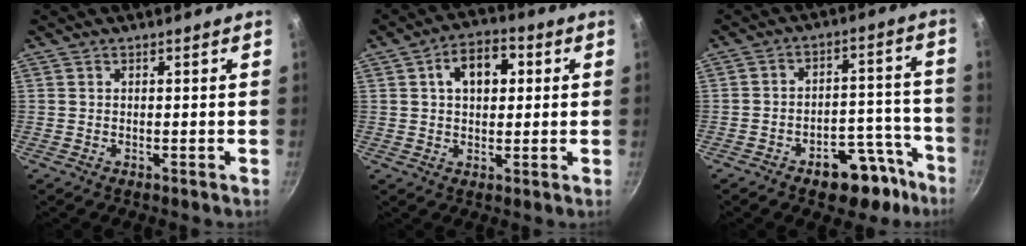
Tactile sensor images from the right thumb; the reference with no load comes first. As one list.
[{"total": 9.0, "force": [2.2, 5.9, 6.5], "torque": [-0.071, 0.012, 0.027]}, {"total": 13.1, "force": [-8.2, 7.4, 6.9], "torque": [-0.024, 0.077, -0.095]}]